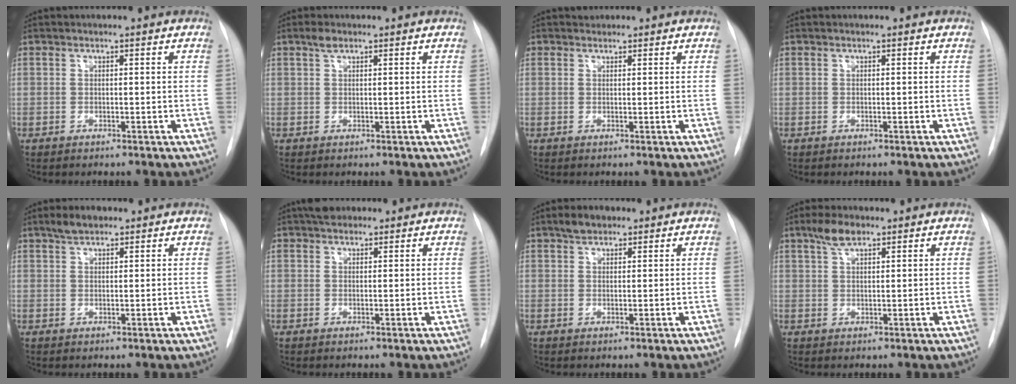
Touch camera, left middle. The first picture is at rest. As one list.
[{"total": 1.3, "force": [0.9, 0.5, 0.8], "torque": [-0.015, 0.008, 0.017]}, {"total": 0.9, "force": [0.7, 0.5, -0.1], "torque": [0.002, 0.007, 0.010]}, {"total": 0.0}, {"total": 3.0, "force": [2.2, 1.2, 1.5], "torque": [-0.031, 0.009, 0.038]}, {"total": 3.4, "force": [2.7, 1.7, 1.1], "torque": [-0.019, 0.021, 0.042]}, {"total": 2.9, "force": [2.1, 1.5, 1.3], "torque": [-0.026, 0.010, 0.034]}, {"total": 3.7, "force": [2.5, 1.3, 2.3], "torque": [-0.049, 0.010, 0.049]}]